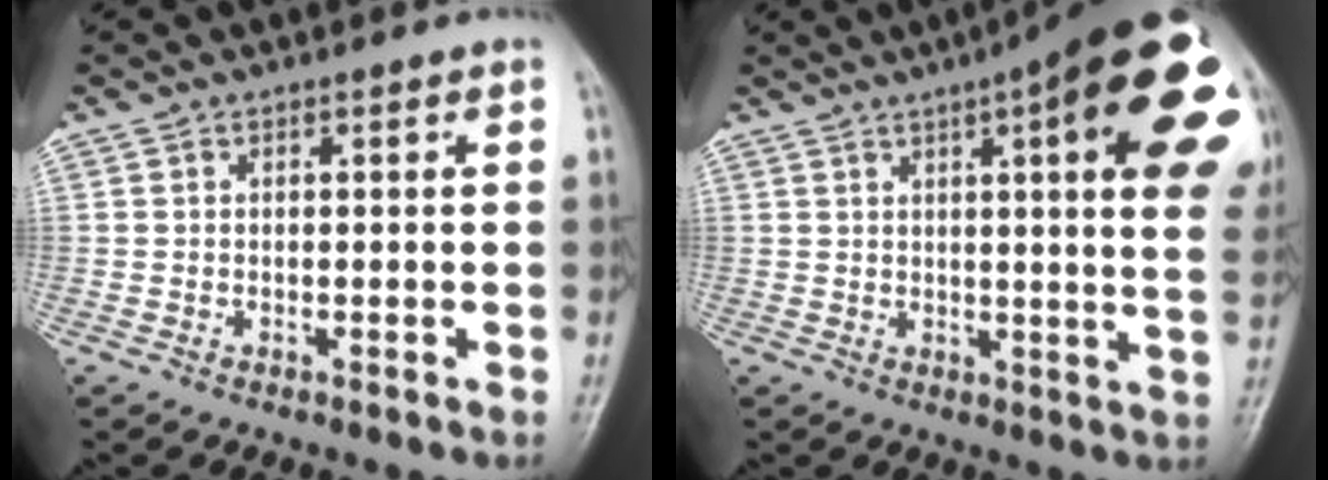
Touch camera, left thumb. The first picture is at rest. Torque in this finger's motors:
{"motor_torque": [2.55, 2.46, 2.09, -0.67, 0.29]}